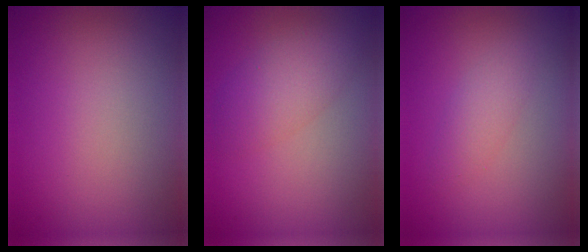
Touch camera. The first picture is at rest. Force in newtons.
{"total": 3.3, "press": 3.3, "slide": 0.1}
{"total": 1.7, "press": 1.7, "slide": 0.1}